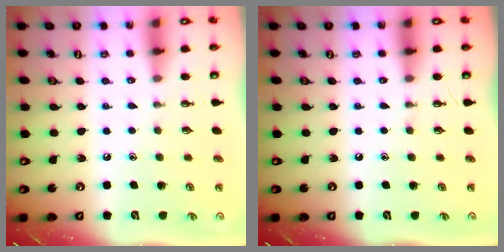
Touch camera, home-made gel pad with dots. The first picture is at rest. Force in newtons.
{"total": 0.0}